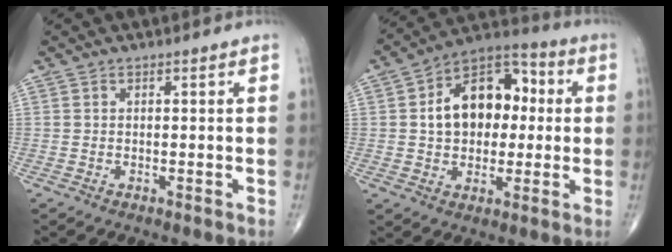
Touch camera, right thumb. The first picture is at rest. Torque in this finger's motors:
{"motor_torque": [1.54, 1.51, 1.17, 0.10, 0.11]}